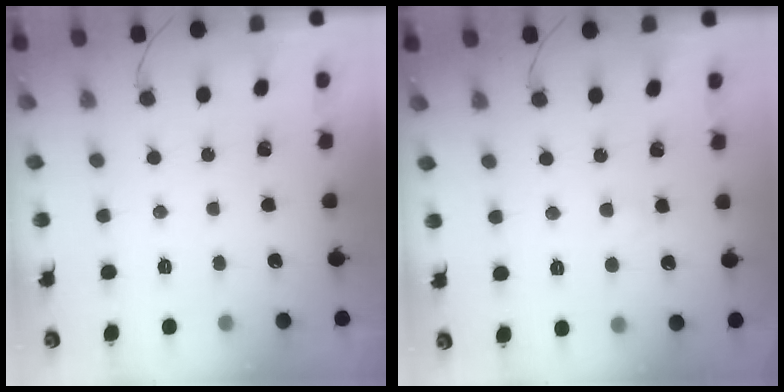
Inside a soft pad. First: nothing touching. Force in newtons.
{"total": 1.3, "press": 1.1, "slide": 0.7}